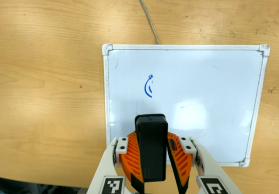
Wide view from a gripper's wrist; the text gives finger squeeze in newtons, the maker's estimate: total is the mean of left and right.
{"total": 10.1, "left": 9.8, "right": 10.4}